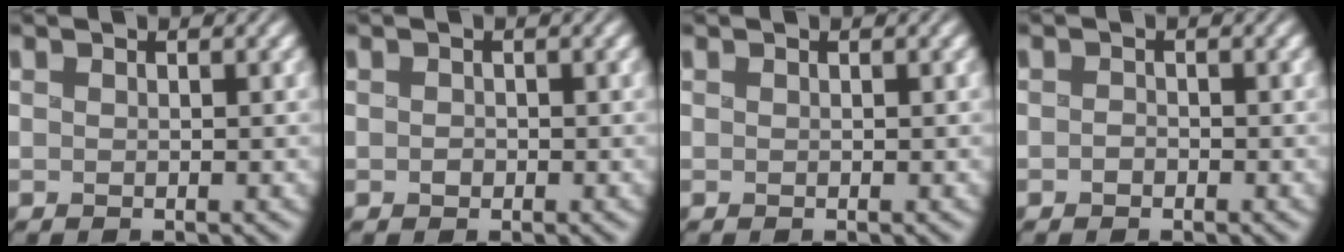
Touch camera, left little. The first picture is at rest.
{"total": 0.8, "force": [-0.4, 0.6, 0.3], "torque": [-0.008, -0.002, -0.011]}
{"total": 0.0}
{"total": 0.9, "force": [-0.7, 0.5, 0.3], "torque": [-0.002, -0.001, -0.018]}